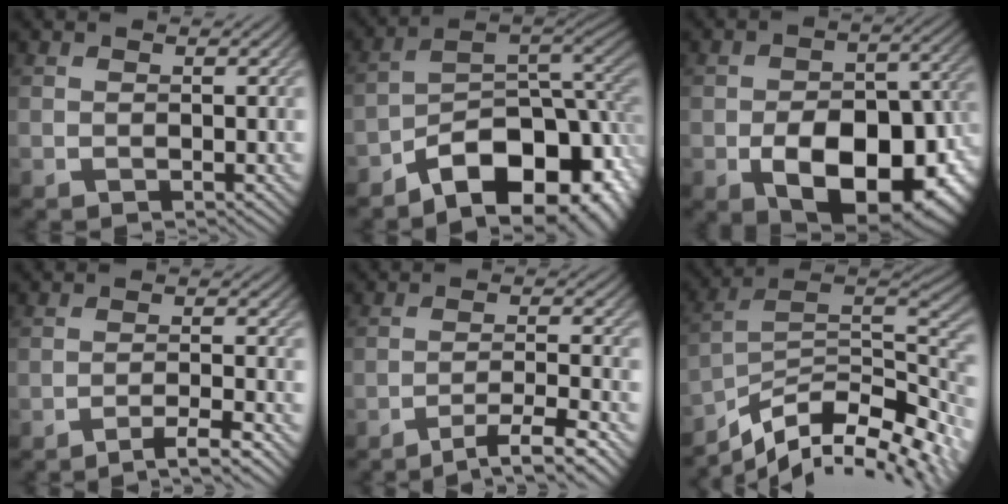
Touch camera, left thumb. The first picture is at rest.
{"total": 14.3, "force": [-6.9, 7.6, 10.0], "torque": [-0.134, -0.014, -0.109]}
{"total": 15.6, "force": [-6.1, 9.1, 11.1], "torque": [-0.151, -0.030, -0.091]}
{"total": 4.4, "force": [-3.2, 0.4, 3.0], "torque": [-0.045, 0.013, -0.065]}
{"total": 5.5, "force": [-3.9, 0.7, 3.8], "torque": [-0.070, 0.010, -0.068]}
{"total": 13.4, "force": [-8.0, 5.7, 9.1], "torque": [-0.190, -0.009, -0.126]}